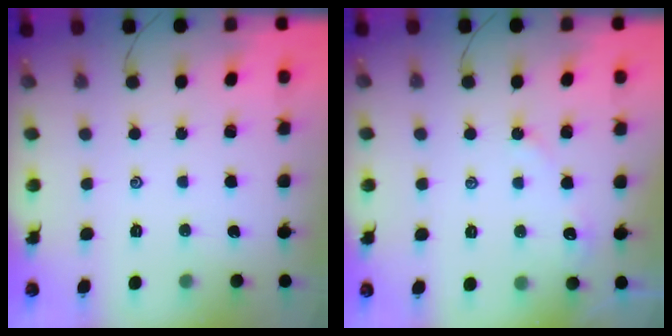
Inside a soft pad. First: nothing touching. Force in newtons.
{"total": 2.9, "press": 2.9, "slide": 0.5}